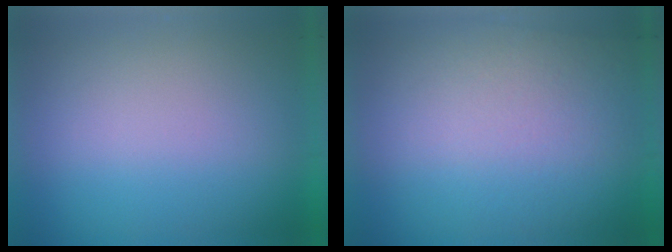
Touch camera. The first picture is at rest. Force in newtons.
{"total": 3.1}